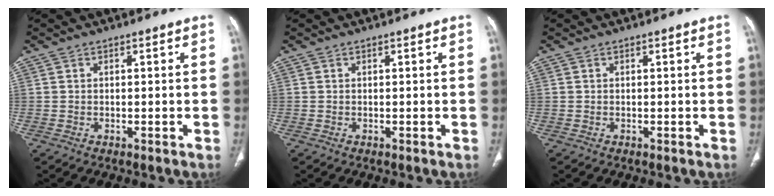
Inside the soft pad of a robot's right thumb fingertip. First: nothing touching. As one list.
[{"total": 0.0}, {"total": 0.0}]